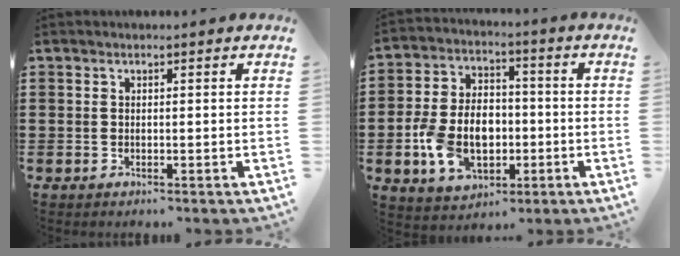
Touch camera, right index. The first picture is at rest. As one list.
[{"total": 10.2, "force": [-2.4, 7.0, 7.0], "torque": [-0.165, 0.014, -0.044]}]